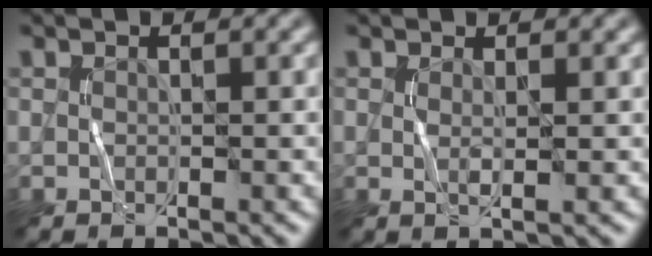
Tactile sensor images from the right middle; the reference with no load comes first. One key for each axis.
{"total": 1.0, "fx": 0.4, "fy": 0.2, "fz": 0.9, "tx": -0.018, "ty": -0.003, "tz": 0.007}